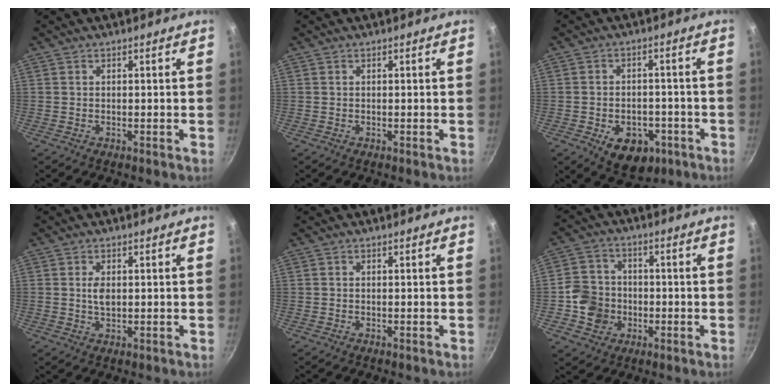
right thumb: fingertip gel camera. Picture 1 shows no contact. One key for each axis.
{"total": 0.0}
{"total": 9.5, "fx": -4.2, "fy": 6.3, "fz": 5.7, "tx": -0.064, "ty": 0.021, "tz": -0.051}
{"total": 2.9, "fx": 0.3, "fy": 1.7, "fz": 2.3, "tx": -0.040, "ty": -0.002, "tz": 0.006}
{"total": 0.0}
{"total": 8.7, "fx": -1.8, "fy": 7.7, "fz": 3.6, "tx": -0.039, "ty": 0.018, "tz": -0.035}